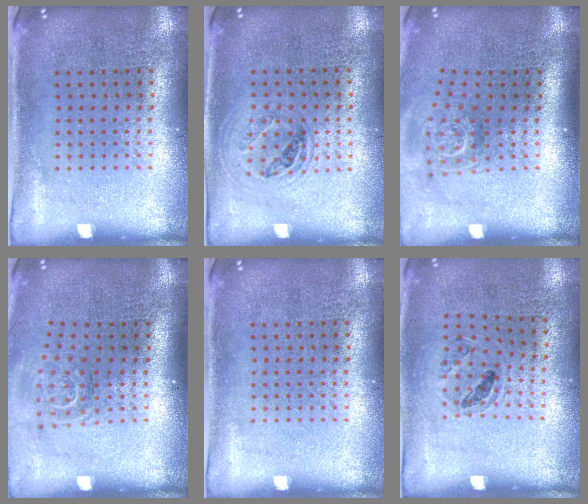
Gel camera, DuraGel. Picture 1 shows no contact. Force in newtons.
{"total": 1.0, "press": 0.9, "slide": 0.3}
{"total": 1.9, "press": 1.3, "slide": 1.4}
{"total": 1.7, "press": 1.1, "slide": 1.3}
{"total": 0.0}
{"total": 0.9, "press": 0.9, "slide": 0.2}